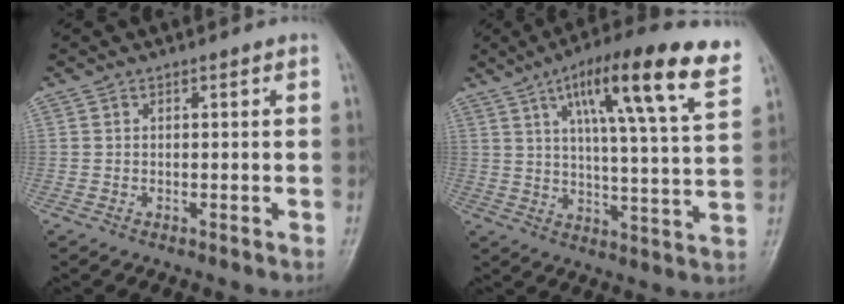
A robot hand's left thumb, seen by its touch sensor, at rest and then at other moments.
{"total": 19.8, "force": [10.3, 3.3, 16.7], "torque": [-0.230, -0.024, 0.151]}